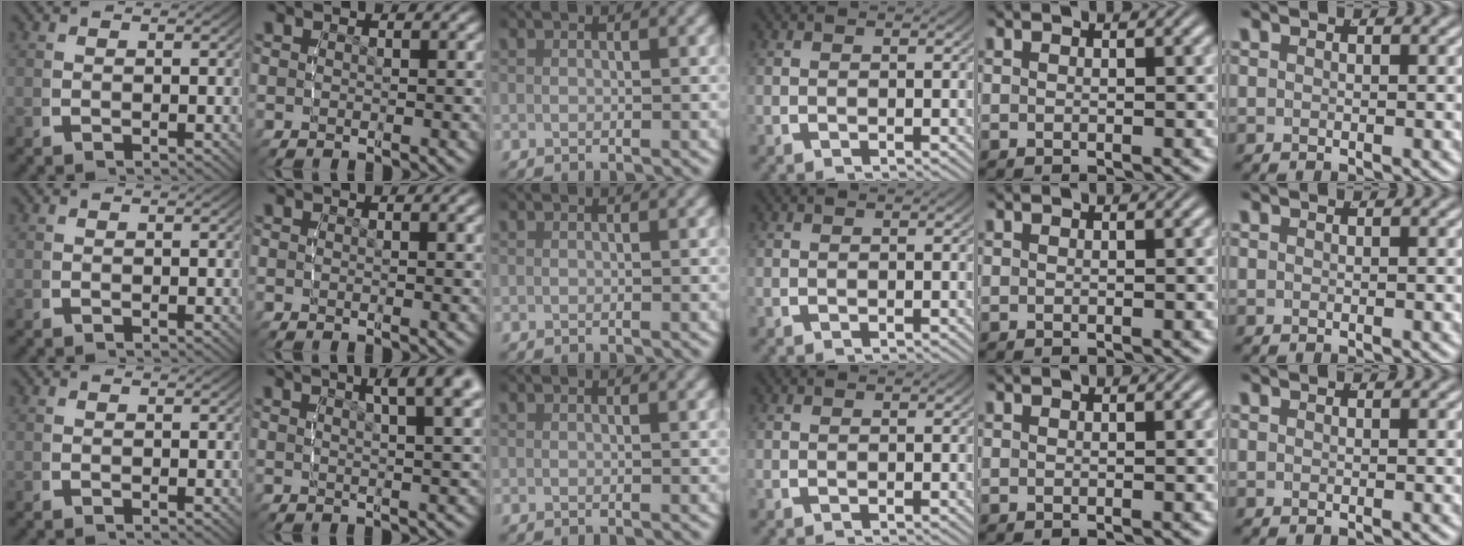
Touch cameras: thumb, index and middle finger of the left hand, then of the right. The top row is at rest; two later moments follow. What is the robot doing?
{"motion": "lift_and_place", "object": "condiment"}